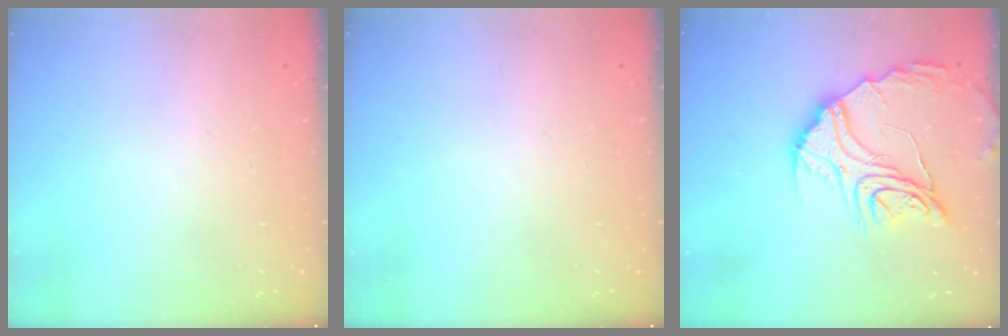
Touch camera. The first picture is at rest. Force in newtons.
{"total": 0.0}
{"total": 15.0, "press": 14.9, "slide": 1.4}